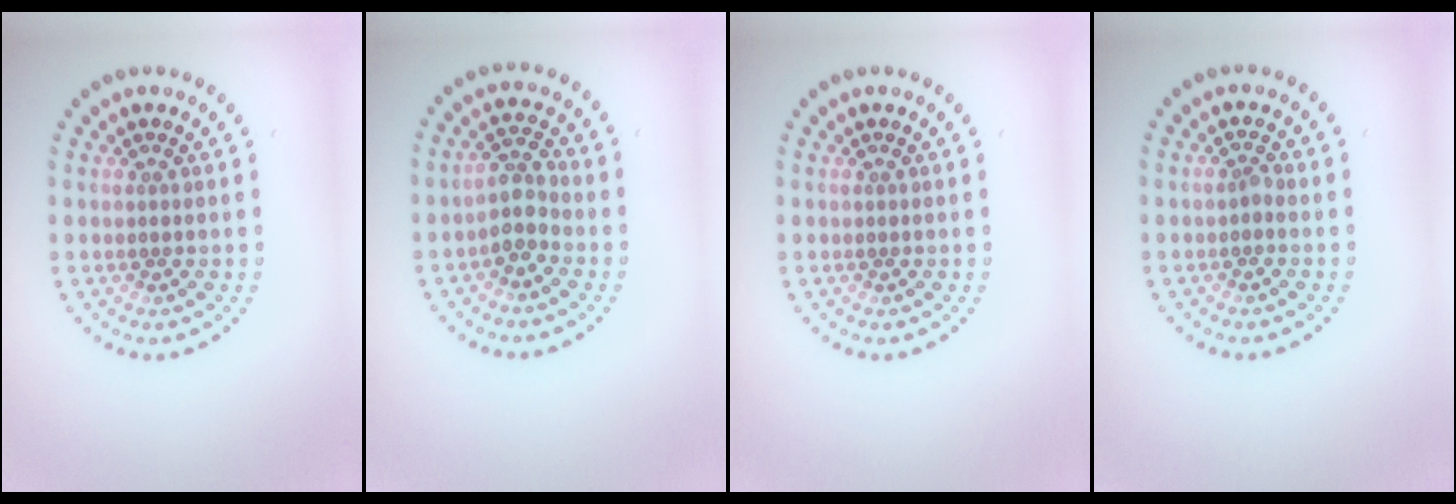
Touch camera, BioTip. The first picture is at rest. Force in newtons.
{"total": 2.3, "press": 1.9, "slide": 1.2}
{"total": 0.0}
{"total": 0.6, "press": 0.6, "slide": 0.3}